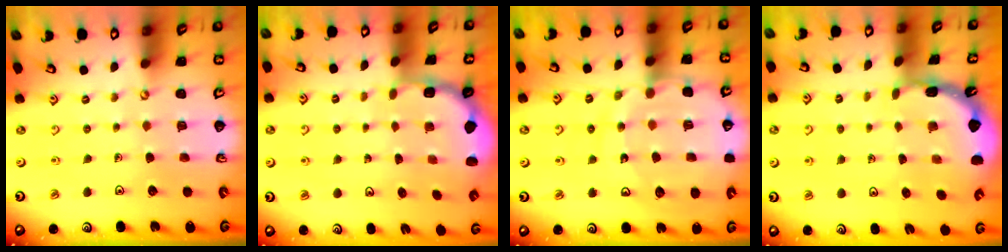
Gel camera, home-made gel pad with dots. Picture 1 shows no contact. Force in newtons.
{"total": 1.8, "press": 1.6, "slide": 0.7}
{"total": 13.5, "press": 13.4, "slide": 1.5}
{"total": 1.8, "press": 1.8, "slide": 0.1}